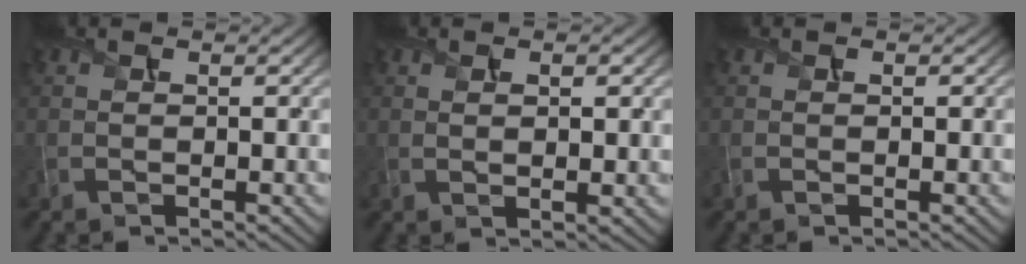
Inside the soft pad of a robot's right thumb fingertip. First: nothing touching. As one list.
[{"total": 2.2, "force": [0.6, 0.8, 1.9], "torque": [-0.039, -0.004, 0.014]}, {"total": 0.0}]